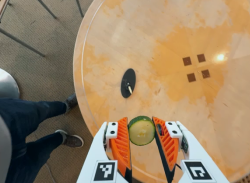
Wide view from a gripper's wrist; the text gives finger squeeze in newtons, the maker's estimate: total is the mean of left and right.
{"total": 9.0, "left": 8.7, "right": 9.2}